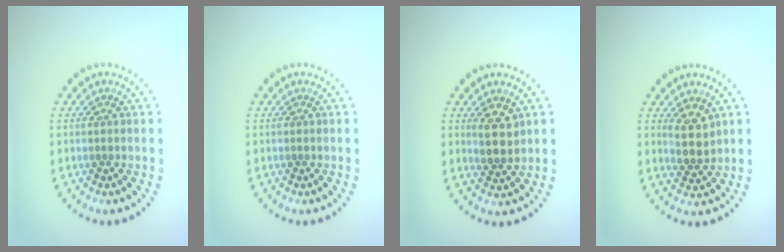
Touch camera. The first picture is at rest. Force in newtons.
{"total": 0.0}
{"total": 2.5, "press": 2.4, "slide": 0.9}
{"total": 2.5, "press": 2.2, "slide": 1.2}